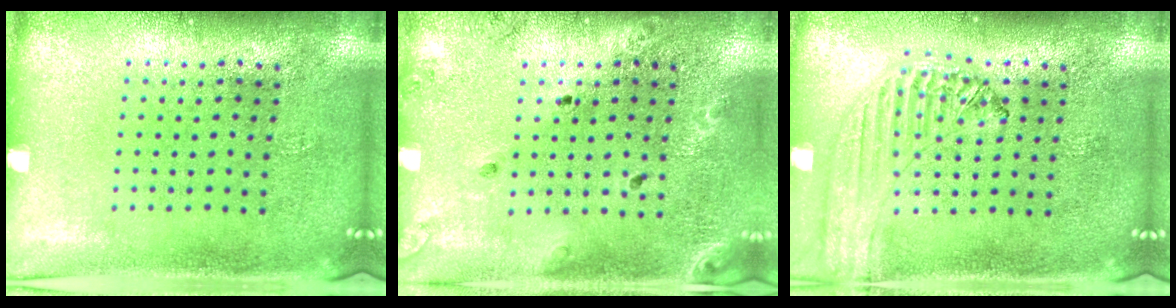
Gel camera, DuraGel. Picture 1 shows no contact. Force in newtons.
{"total": 1.4, "press": 1.4, "slide": 0.1}
{"total": 1.2, "press": 1.2, "slide": 0.1}